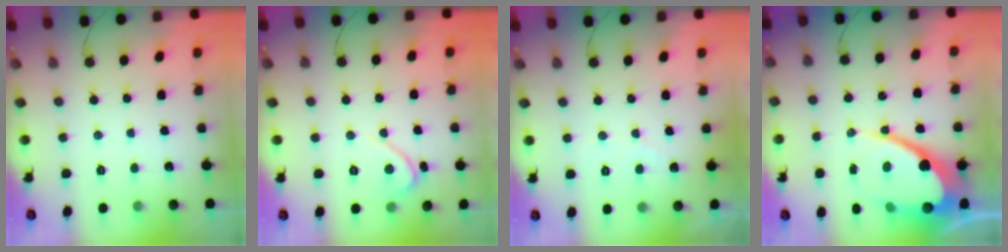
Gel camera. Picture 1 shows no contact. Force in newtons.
{"total": 2.3, "press": 2.3, "slide": 0.1}
{"total": 1.9, "press": 1.9, "slide": 0.2}
{"total": 20.2, "press": 20.1, "slide": 1.4}